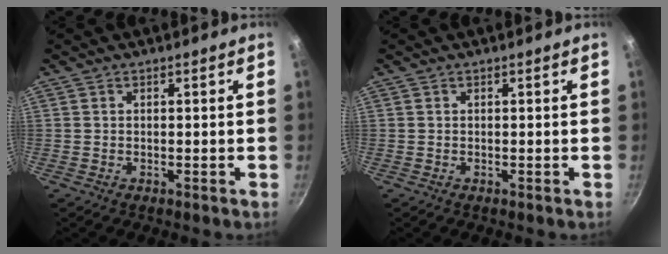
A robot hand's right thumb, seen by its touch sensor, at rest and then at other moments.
{"total": 0.0}